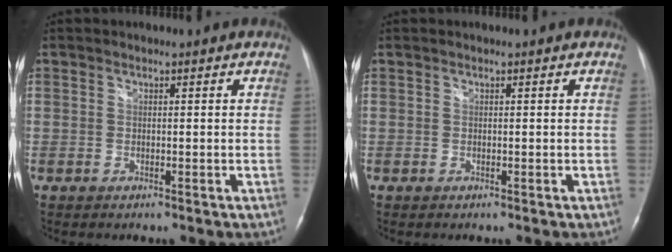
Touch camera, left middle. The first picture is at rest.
{"total": 0.0}